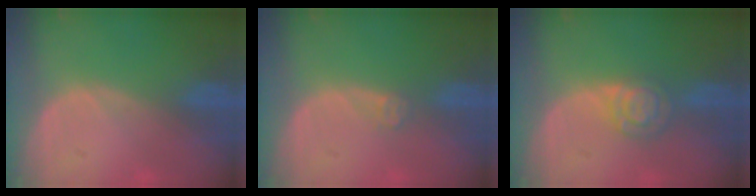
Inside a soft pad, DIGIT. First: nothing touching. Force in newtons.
{"total": 1.5, "press": 1.2, "slide": 0.9}
{"total": 4.6, "press": 4.2, "slide": 1.9}